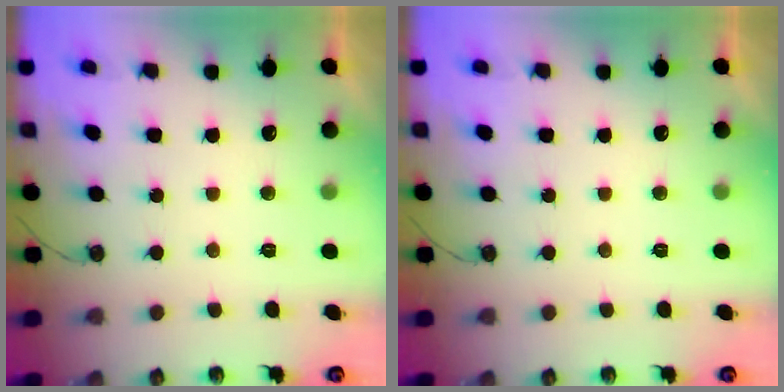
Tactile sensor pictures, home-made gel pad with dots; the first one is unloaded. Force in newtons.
{"total": 0.0}